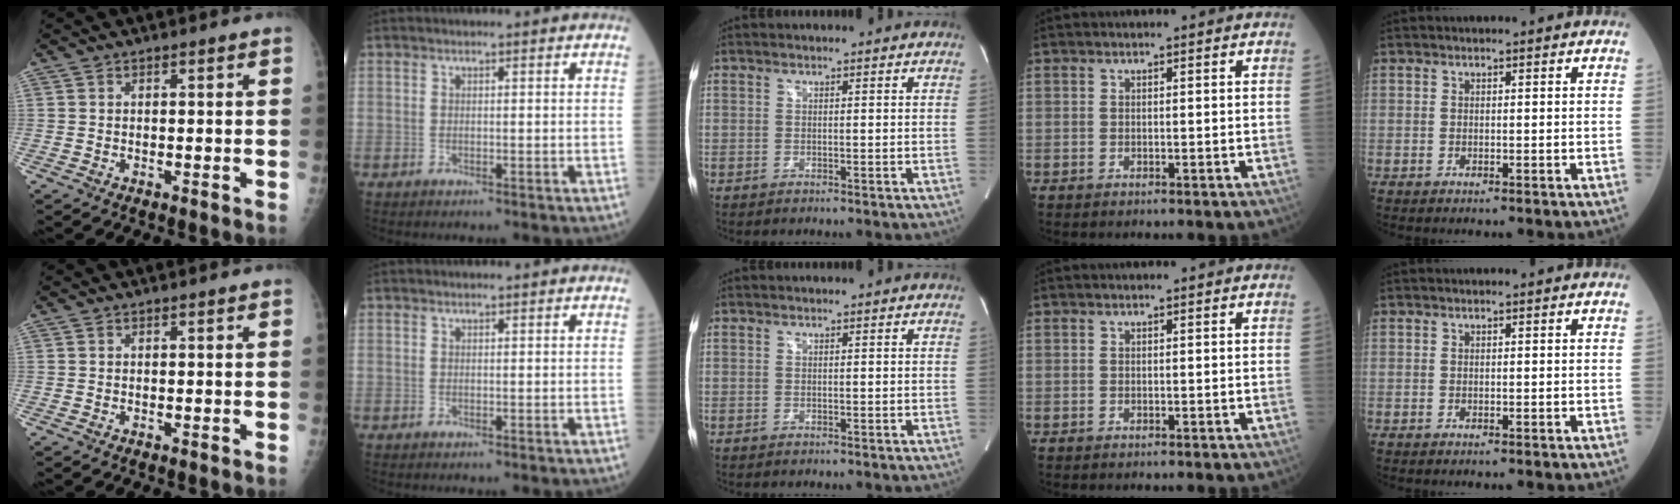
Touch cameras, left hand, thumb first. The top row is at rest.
{}